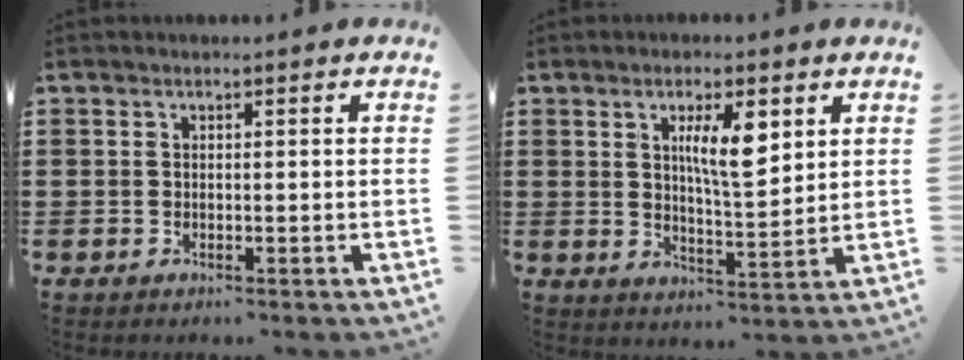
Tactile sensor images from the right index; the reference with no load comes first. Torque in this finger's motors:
{"motor_torque": [0.84, 0.66, 0.62, 0.14]}